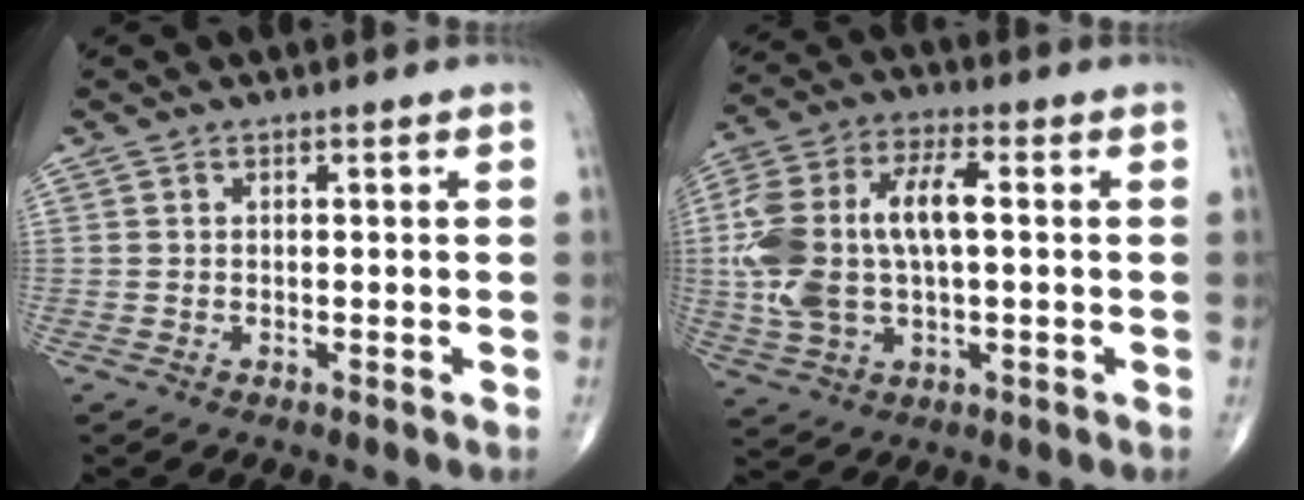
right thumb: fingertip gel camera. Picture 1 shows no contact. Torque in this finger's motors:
{"motor_torque": [2.07, 2.27, 1.79, 0.18, 0.20]}